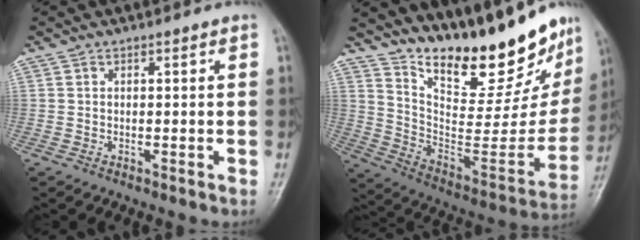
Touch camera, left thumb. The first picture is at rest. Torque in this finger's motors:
{"motor_torque": [1.30, -0.52, 0.84, -1.93, 0.10]}